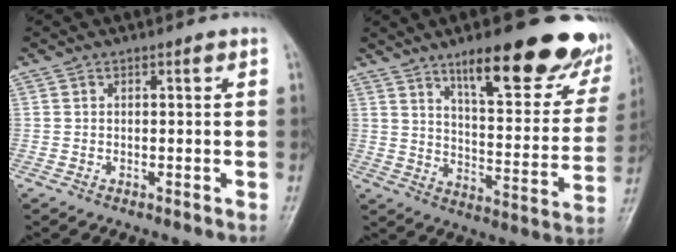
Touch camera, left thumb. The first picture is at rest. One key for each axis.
{"total": 24.7, "fx": 16.2, "fy": 7.3, "fz": 17.2, "tx": -0.188, "ty": -0.072, "tz": 0.230}